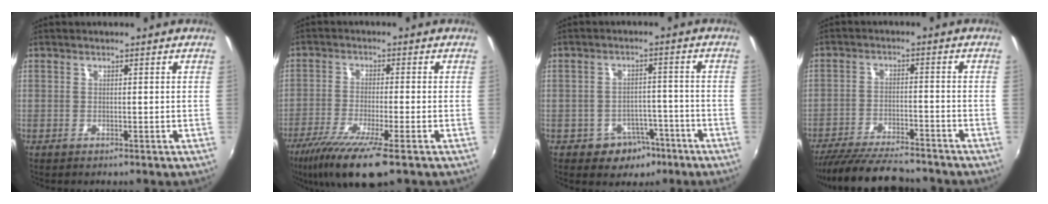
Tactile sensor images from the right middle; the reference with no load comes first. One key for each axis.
{"total": 11.7, "fx": -7.6, "fy": 1.0, "fz": 8.8, "tx": -0.189, "ty": -0.048, "tz": -0.137}
{"total": 6.1, "fx": -3.7, "fy": 4.5, "fz": 1.7, "tx": -0.041, "ty": 0.017, "tz": -0.038}
{"total": 15.7, "fx": -13.9, "fy": 2.9, "fz": 6.8, "tx": -0.147, "ty": -0.022, "tz": -0.223}